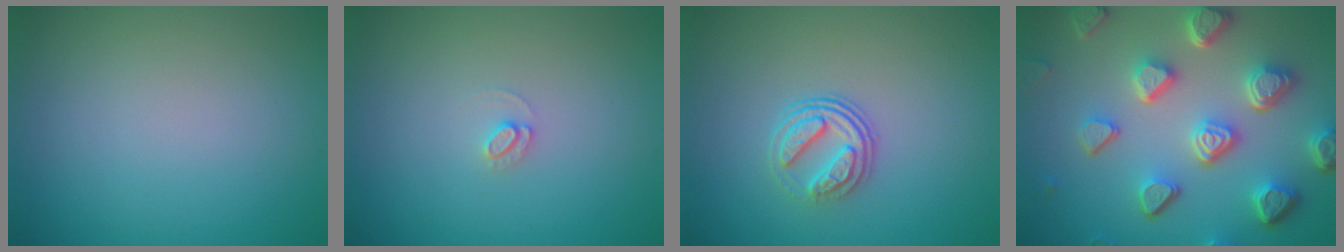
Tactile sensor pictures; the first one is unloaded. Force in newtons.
{"total": 0.9, "press": 0.9, "slide": 0.1}
{"total": 3.1, "press": 2.6, "slide": 1.7}
{"total": 7.5, "press": 5.7, "slide": 4.9}